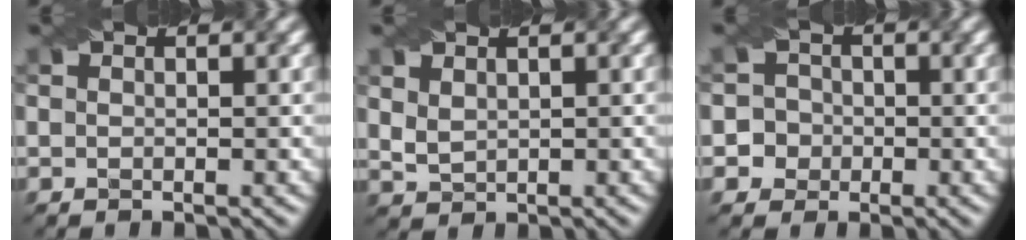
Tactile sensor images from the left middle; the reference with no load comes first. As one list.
[{"total": 1.9, "force": [1.1, 1.2, 1.0], "torque": [-0.024, 0.001, 0.028]}, {"total": 4.2, "force": [-1.1, 4.0, 0.4], "torque": [0.014, 0.021, -0.039]}]